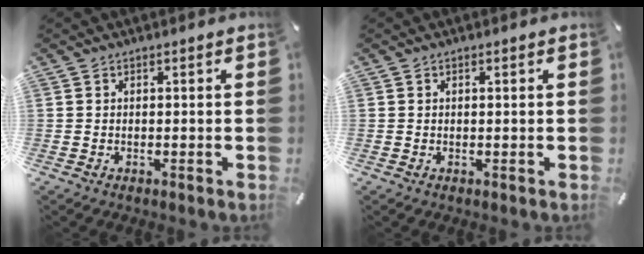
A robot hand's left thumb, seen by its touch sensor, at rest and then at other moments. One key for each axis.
{"total": 0.0}